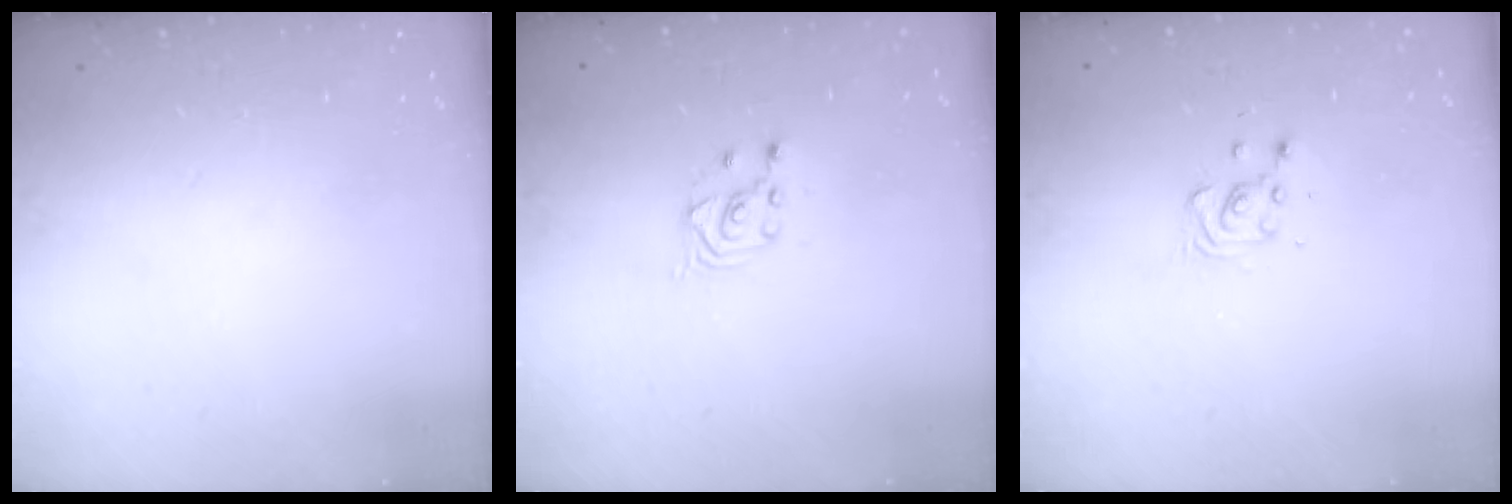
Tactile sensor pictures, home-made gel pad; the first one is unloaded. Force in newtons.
{"total": 2.6, "press": 2.6, "slide": 0.1}
{"total": 5.4, "press": 5.3, "slide": 1.2}